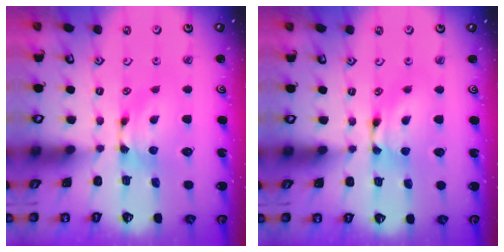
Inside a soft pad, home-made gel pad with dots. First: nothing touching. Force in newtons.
{"total": 2.1, "press": 2.1, "slide": 0.1}